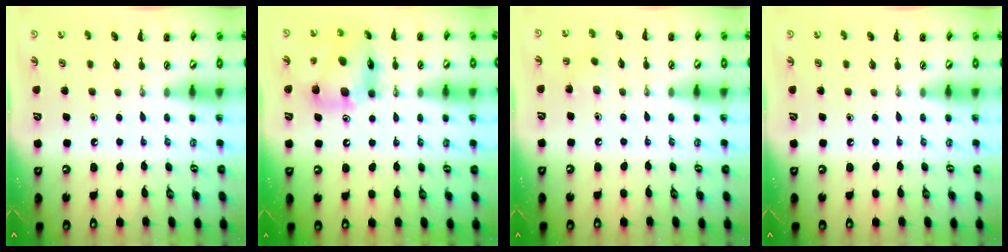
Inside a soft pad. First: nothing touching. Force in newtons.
{"total": 13.1, "press": 12.6, "slide": 3.6}
{"total": 4.3, "press": 4.1, "slide": 1.1}
{"total": 0.0}